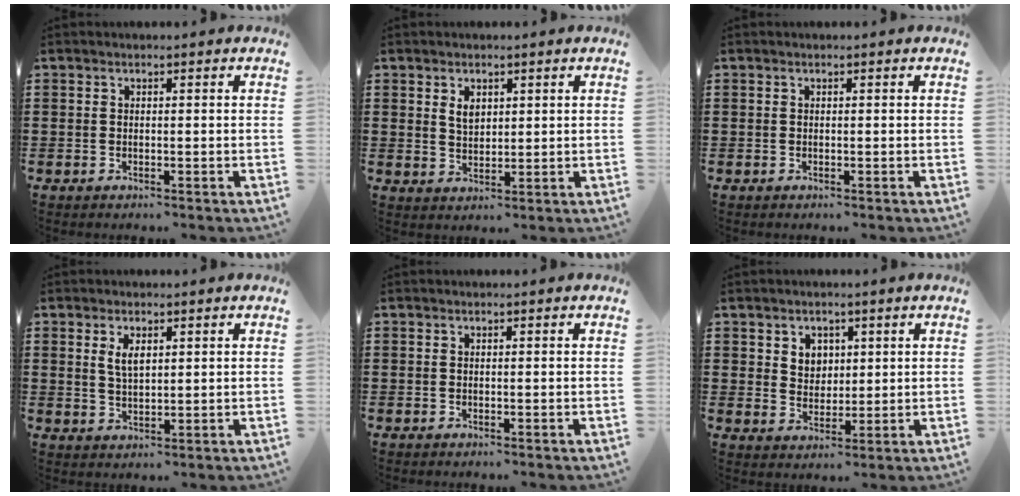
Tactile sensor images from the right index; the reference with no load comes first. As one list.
[{"total": 2.5, "force": [1.3, 1.6, 1.4], "torque": [-0.025, 0.002, 0.022]}, {"total": 0.0}, {"total": 2.9, "force": [1.3, 1.2, 2.3], "torque": [-0.048, 0.004, 0.023]}, {"total": 0.0}, {"total": 3.6, "force": [1.8, 3.0, 0.6], "torque": [-0.017, 0.009, 0.032]}]